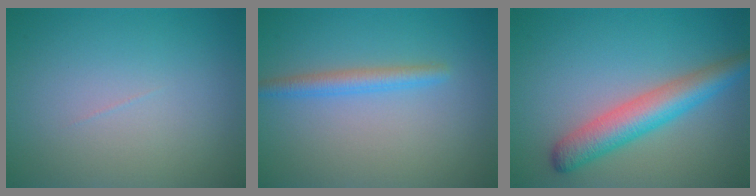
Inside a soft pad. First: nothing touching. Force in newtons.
{"total": 2.2, "press": 2.1, "slide": 0.1}
{"total": 5.0, "press": 5.0, "slide": 0.1}